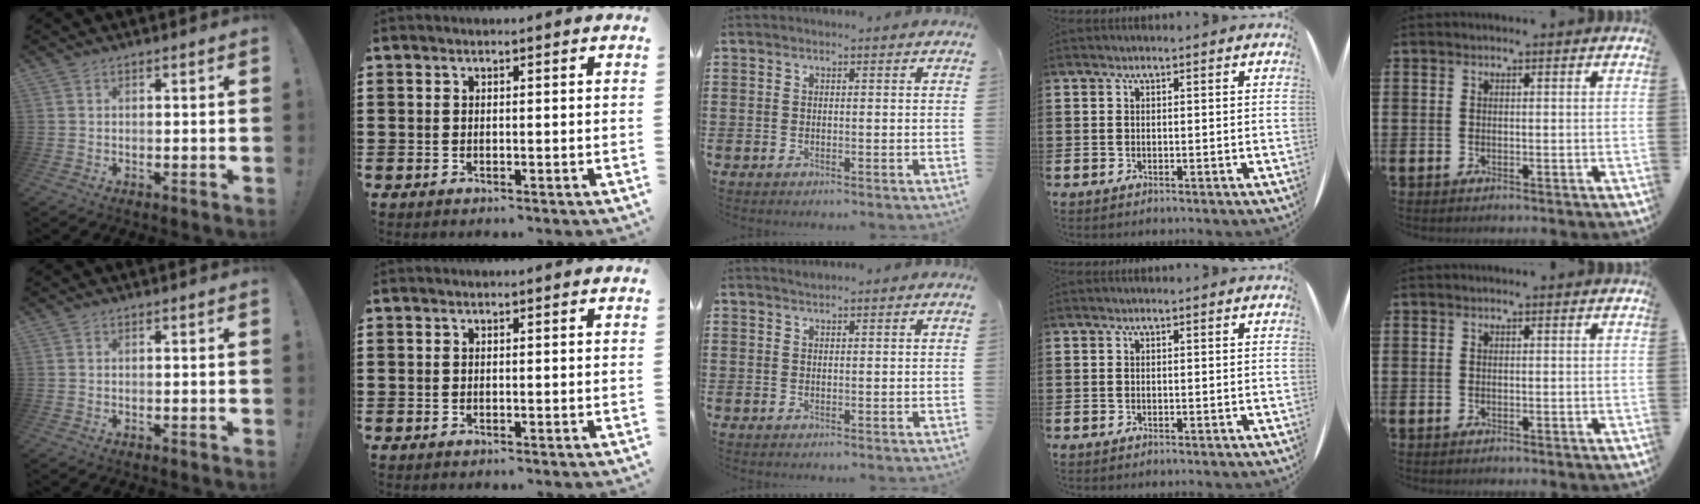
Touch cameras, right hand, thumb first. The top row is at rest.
{"middle": {"total": 0.6, "force": [0.6, 0.2, 0.0], "torque": [-0.001, 0.000, 0.012]}}